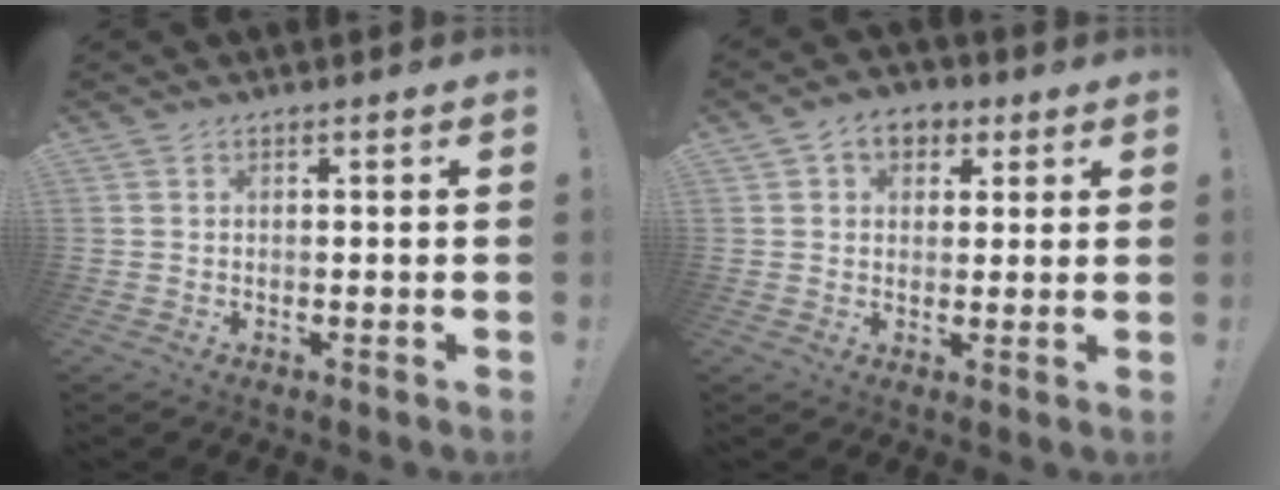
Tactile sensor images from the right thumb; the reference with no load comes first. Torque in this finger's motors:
{"motor_torque": [0.08, 0.09, 0.09, 0.49, 0.03]}